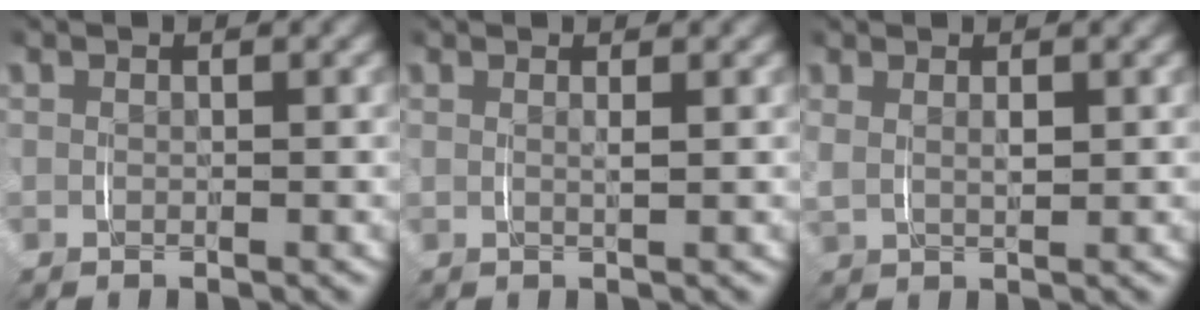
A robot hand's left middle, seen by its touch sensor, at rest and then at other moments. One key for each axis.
{"total": 0.9, "fx": 0.6, "fy": -0.2, "fz": 0.6, "tx": -0.010, "ty": -0.003, "tz": 0.011}
{"total": 1.9, "fx": 0.8, "fy": 1.1, "fz": 1.3, "tx": -0.035, "ty": -0.004, "tz": 0.018}